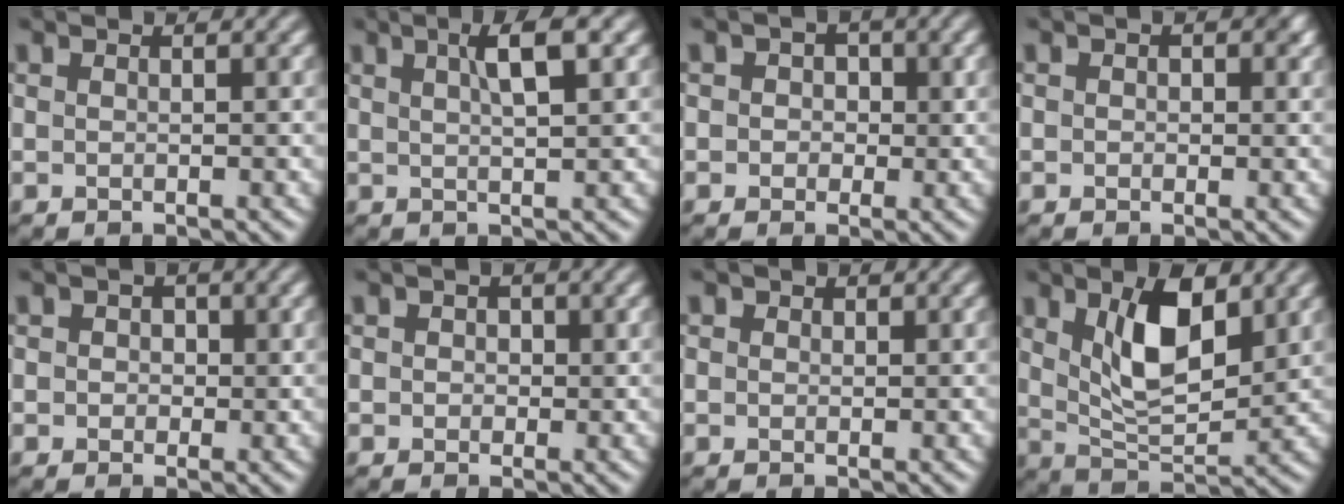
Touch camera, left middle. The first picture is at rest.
{"total": 3.1, "force": [1.6, 0.4, 2.6], "torque": [-0.036, 0.014, 0.023]}
{"total": 2.4, "force": [0.6, 2.3, 0.8], "torque": [0.022, 0.013, -0.014]}
{"total": 1.0, "force": [0.1, 1.0, 0.3], "torque": [0.004, -0.002, -0.002]}
{"total": 1.8, "force": [0.5, 1.6, 0.5], "torque": [0.016, 0.010, -0.010]}
{"total": 1.4, "force": [0.4, 1.3, 0.4], "torque": [0.014, 0.008, -0.008]}
{"total": 1.1, "force": [0.5, 1.0, 0.2], "torque": [0.010, 0.002, -0.007]}
{"total": 6.6, "force": [2.6, 2.8, 5.4], "torque": [-0.104, 0.002, 0.046]}